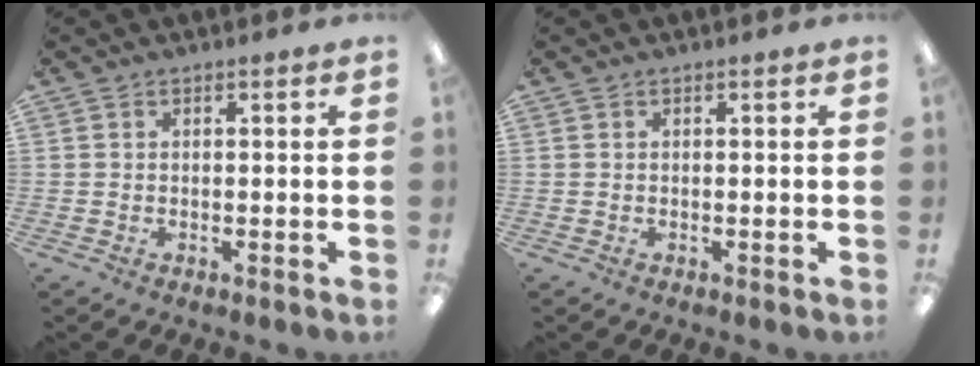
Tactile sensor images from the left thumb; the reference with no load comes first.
{"total": 0.0}